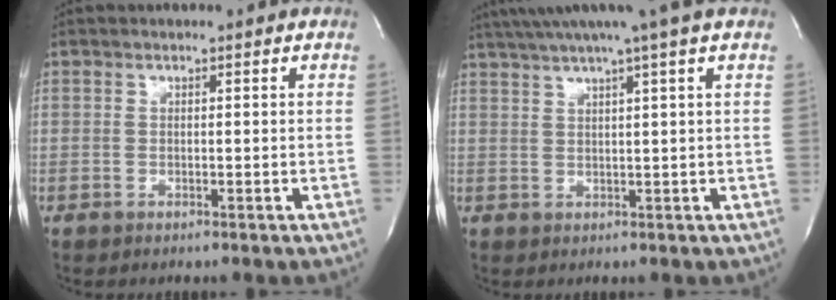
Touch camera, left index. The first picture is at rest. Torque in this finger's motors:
{"motor_torque": [1.07, -1.07, 0.33, 0.21]}